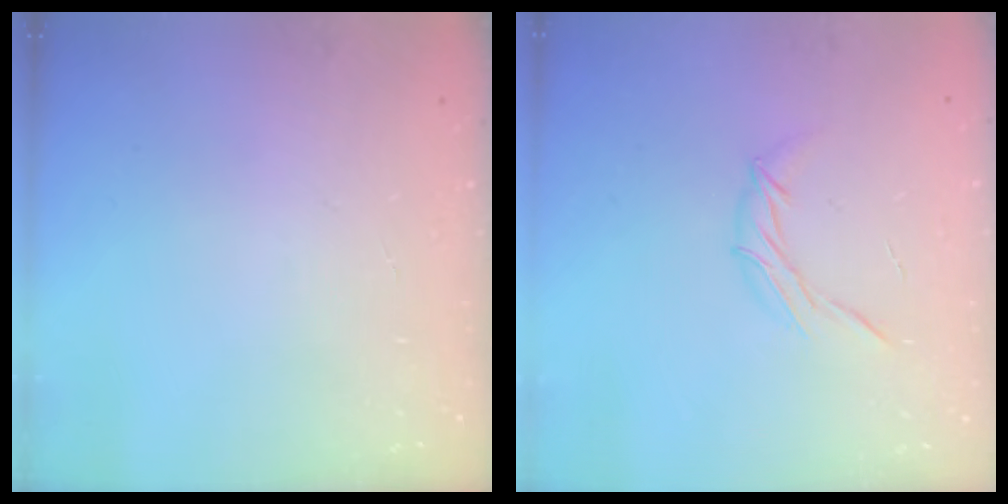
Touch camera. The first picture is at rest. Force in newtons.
{"total": 6.4, "press": 6.2, "slide": 1.4}